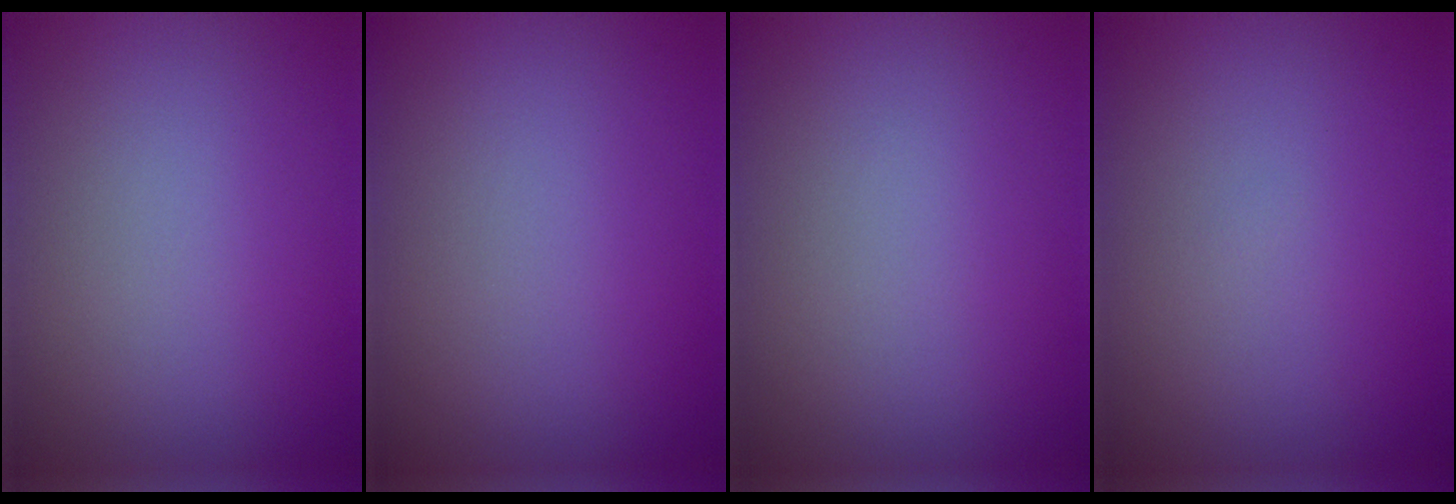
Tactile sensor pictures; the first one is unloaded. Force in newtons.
{"total": 0.0}
{"total": 0.0}
{"total": 0.0}